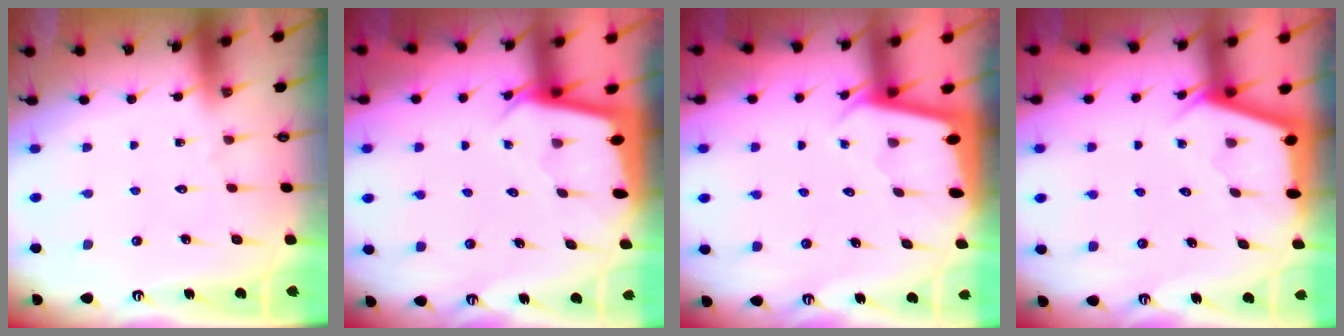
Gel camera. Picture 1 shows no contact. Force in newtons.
{"total": 2.0, "press": 2.0, "slide": 0.0}
{"total": 1.9, "press": 1.9, "slide": 0.0}
{"total": 2.9, "press": 2.9, "slide": 0.3}